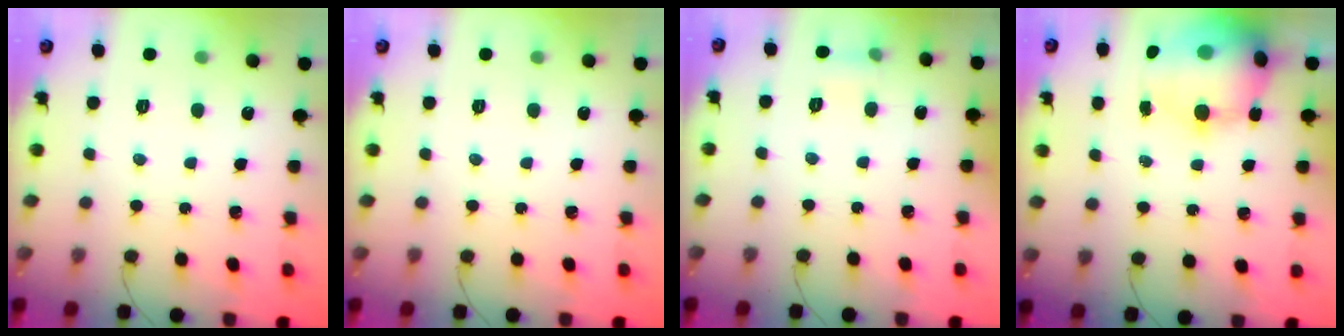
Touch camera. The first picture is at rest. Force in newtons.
{"total": 0.0}
{"total": 4.7, "press": 4.2, "slide": 2.2}
{"total": 21.1, "press": 20.6, "slide": 4.6}